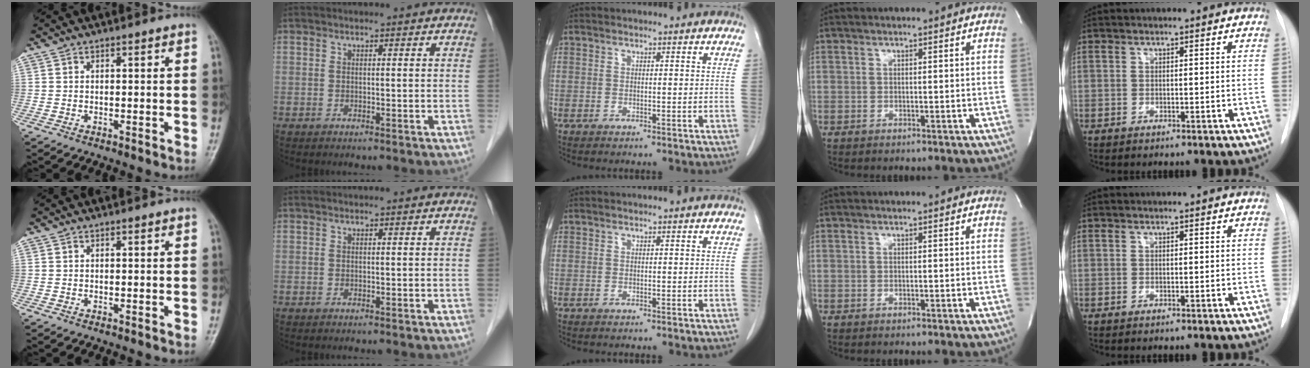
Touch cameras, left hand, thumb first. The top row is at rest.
{}